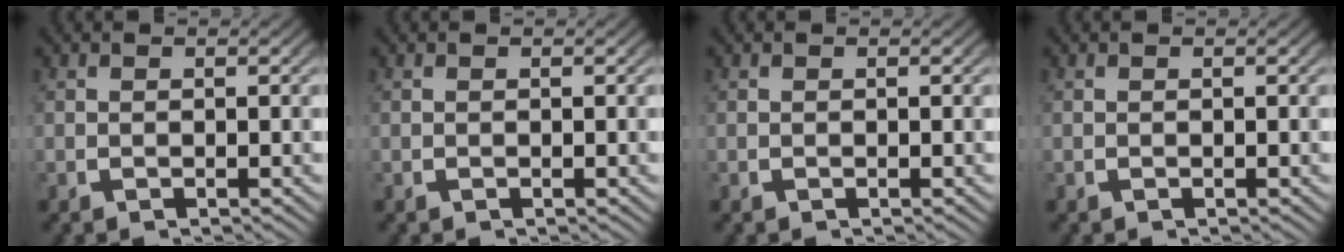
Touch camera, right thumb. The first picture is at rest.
{"total": 0.0}
{"total": 0.0}
{"total": 0.0}